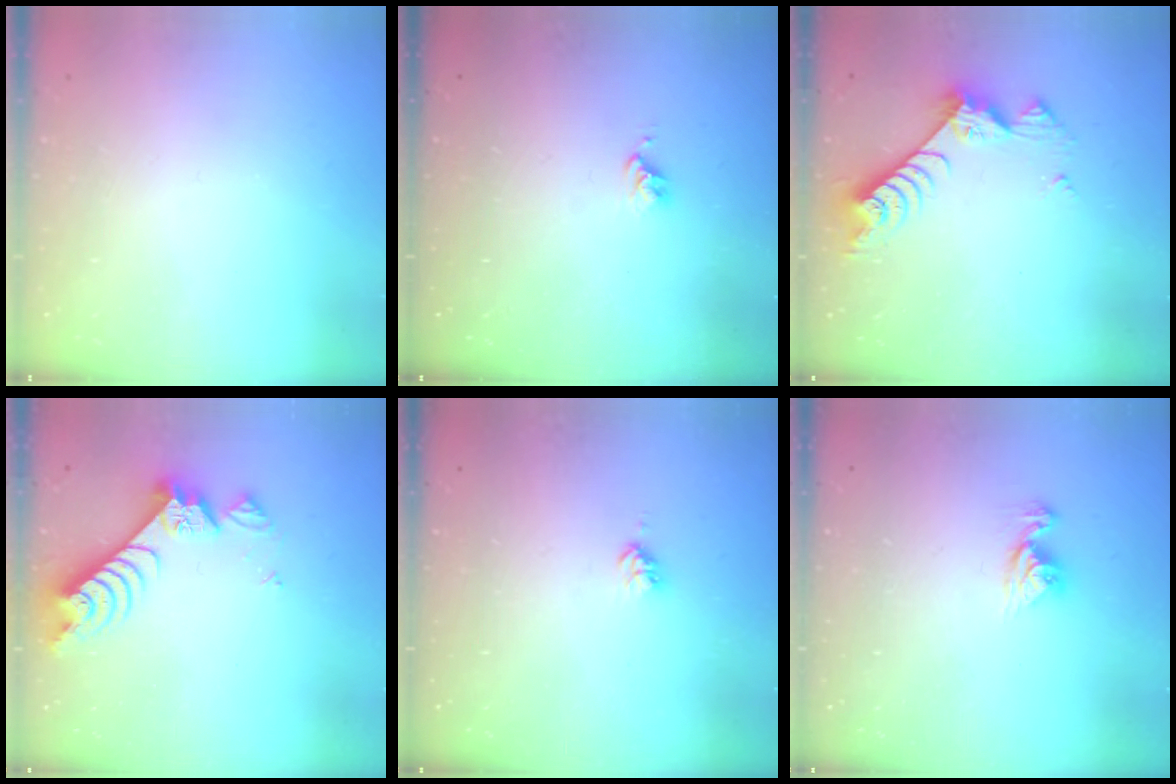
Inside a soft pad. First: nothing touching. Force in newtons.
{"total": 2.7, "press": 2.6, "slide": 0.4}
{"total": 7.6, "press": 7.6, "slide": 0.4}
{"total": 8.5, "press": 8.4, "slide": 0.8}
{"total": 2.8, "press": 2.8, "slide": 0.2}
{"total": 8.2, "press": 8.2, "slide": 0.8}